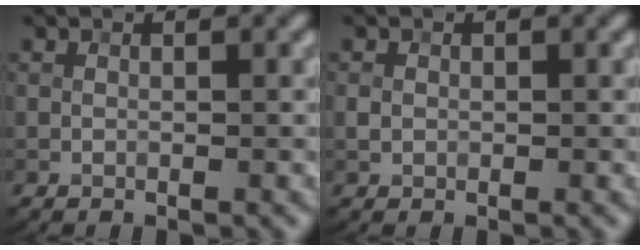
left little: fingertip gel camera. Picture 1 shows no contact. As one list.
[{"total": 0.8, "force": [0.0, 0.7, 0.3], "torque": [-0.004, -0.002, -0.001]}]